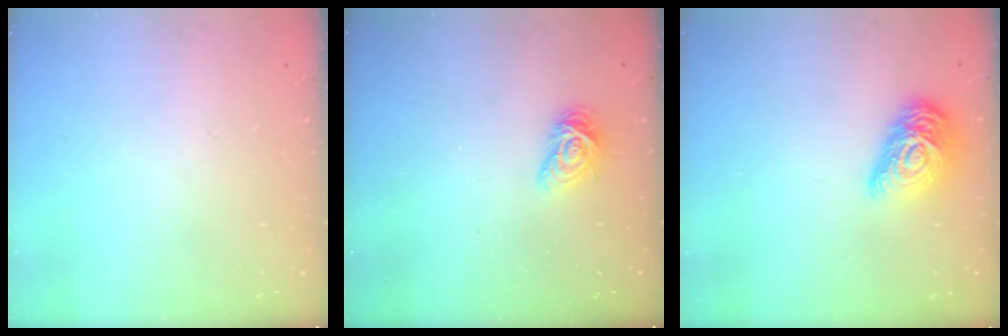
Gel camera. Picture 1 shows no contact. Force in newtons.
{"total": 8.3, "press": 8.3, "slide": 0.3}
{"total": 14.2, "press": 14.1, "slide": 0.5}